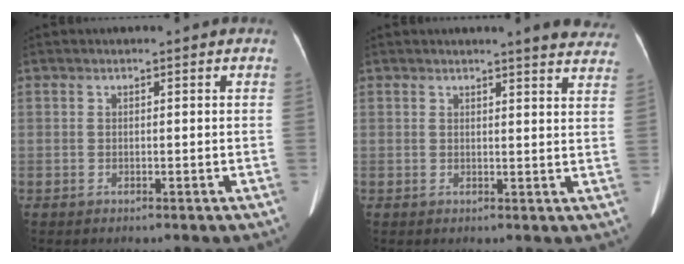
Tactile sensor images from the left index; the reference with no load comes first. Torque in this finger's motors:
{"motor_torque": [0.17, -0.32, 0.01, 0.03]}